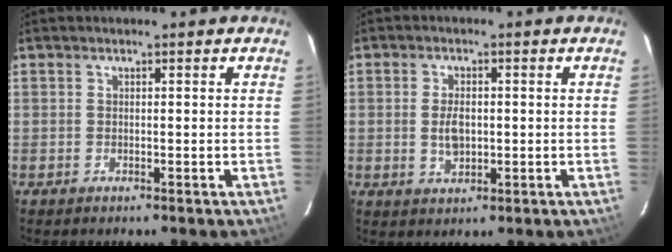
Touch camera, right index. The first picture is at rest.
{"total": 4.5, "force": [-0.3, 2.7, 3.6], "torque": [-0.069, 0.000, 0.000]}